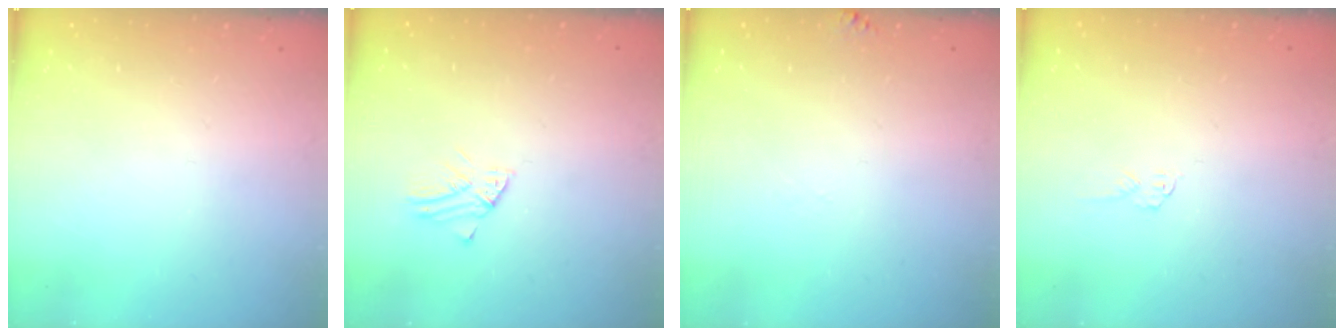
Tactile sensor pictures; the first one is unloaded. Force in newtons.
{"total": 1.5, "press": 1.4, "slide": 0.1}
{"total": 5.0, "press": 4.9, "slide": 0.5}
{"total": 3.4, "press": 3.4, "slide": 0.2}